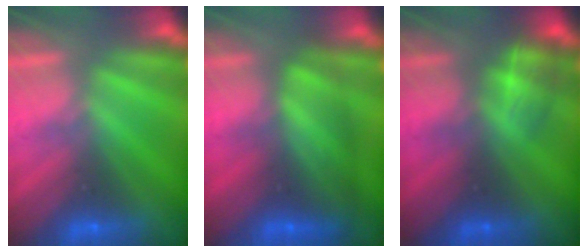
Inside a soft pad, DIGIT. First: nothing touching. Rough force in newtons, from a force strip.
{"total": 6.7}
{"total": 2.3}